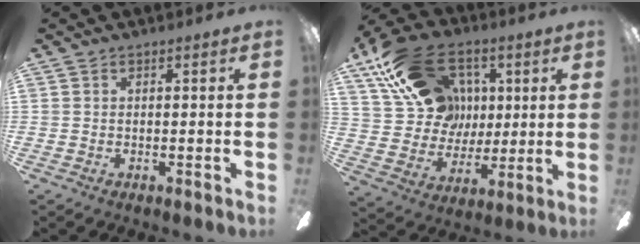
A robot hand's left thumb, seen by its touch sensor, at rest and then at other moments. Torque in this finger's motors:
{"motor_torque": [0.01, 0.68, 1.40, -1.37, 0.41]}